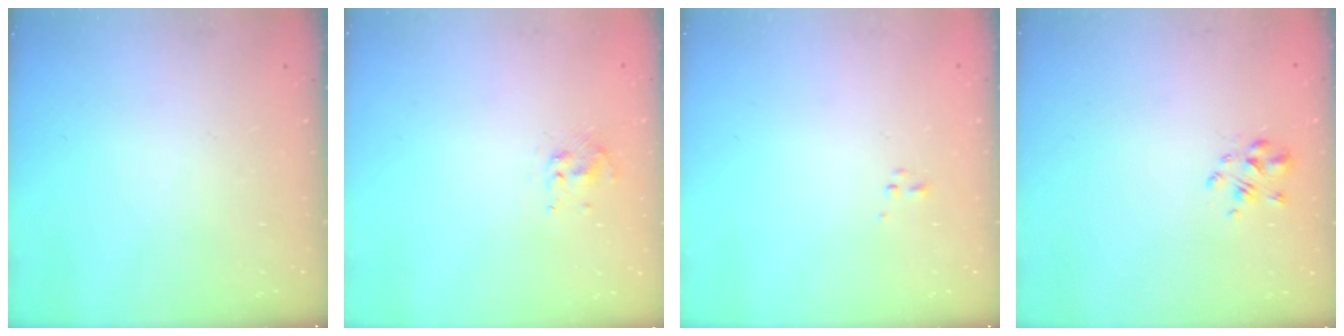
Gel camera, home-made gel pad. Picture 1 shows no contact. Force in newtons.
{"total": 3.4, "press": 3.3, "slide": 1.0}
{"total": 0.6, "press": 0.6, "slide": 0.1}
{"total": 3.1, "press": 3.0, "slide": 1.0}